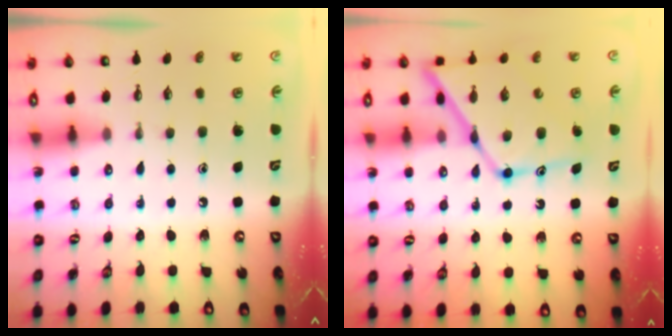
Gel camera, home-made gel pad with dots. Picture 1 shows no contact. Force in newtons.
{"total": 14.8, "press": 14.7, "slide": 1.3}